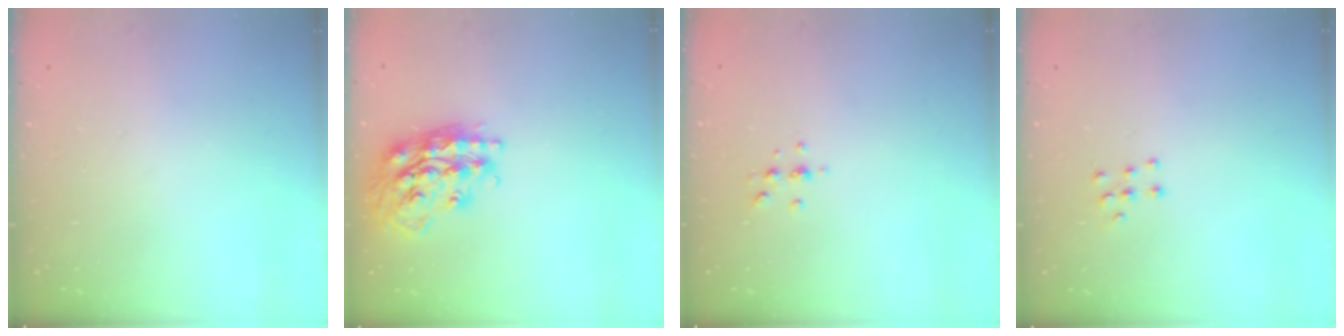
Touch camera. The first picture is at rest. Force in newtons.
{"total": 19.2, "press": 19.1, "slide": 1.6}
{"total": 4.1, "press": 3.7, "slide": 1.7}
{"total": 5.3, "press": 5.2, "slide": 0.4}